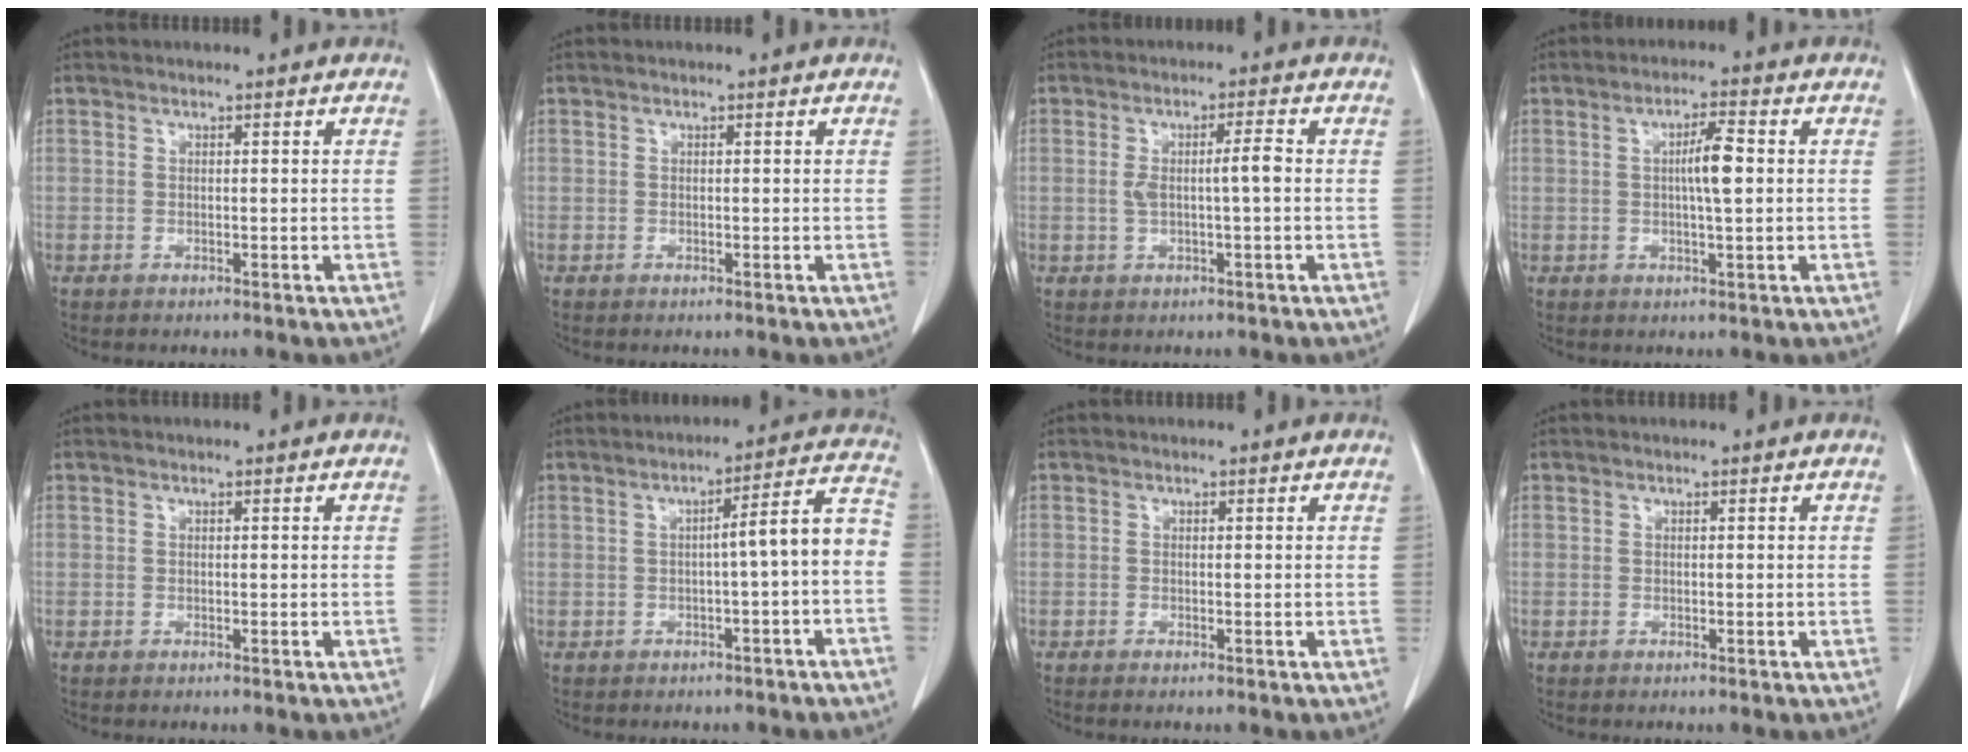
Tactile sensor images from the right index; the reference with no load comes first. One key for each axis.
{"total": 0.0}
{"total": 4.0, "fx": 0.0, "fy": 0.3, "fz": 4.0, "tx": -0.075, "ty": 0.007, "tz": 0.004}
{"total": 4.8, "fx": 0.4, "fy": 0.4, "fz": 4.8, "tx": -0.082, "ty": 0.002, "tz": 0.005}
{"total": 0.0}
{"total": 6.8, "fx": -1.2, "fy": 0.4, "fz": 6.7, "tx": -0.086, "ty": 0.029, "tz": -0.018}
{"total": 0.0}
{"total": 0.0}